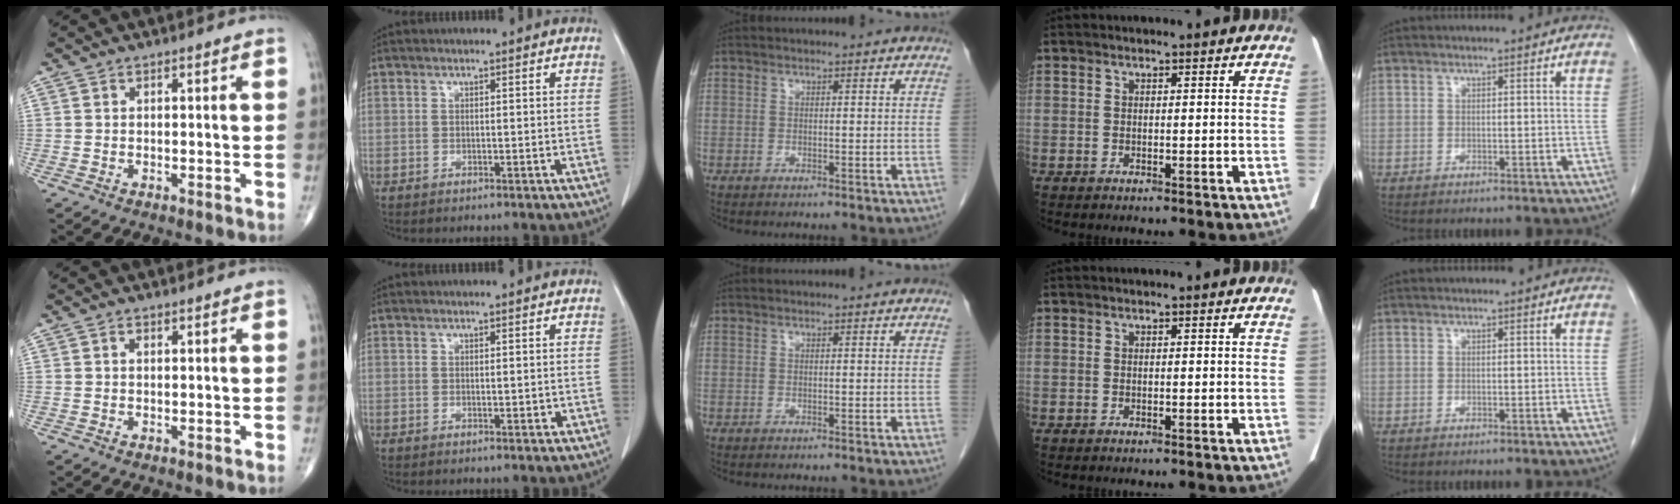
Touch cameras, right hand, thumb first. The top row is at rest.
{"thumb": {"total": 0.8, "force": [0.3, 0.5, 0.5], "torque": [-0.011, 0.001, 0.004]}, "index": {"total": 0.9, "force": [-0.1, 0.3, 0.8], "torque": [-0.012, -0.002, 0.002]}}